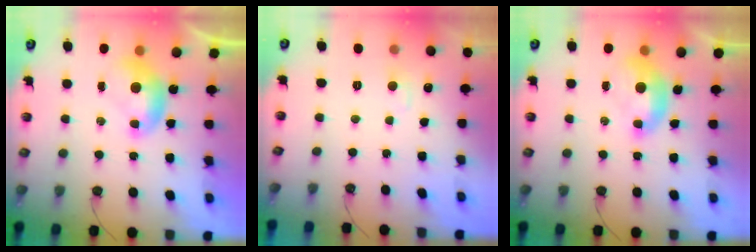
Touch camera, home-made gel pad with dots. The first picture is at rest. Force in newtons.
{"total": 1.7, "press": 1.6, "slide": 0.6}
{"total": 1.8, "press": 1.6, "slide": 0.6}